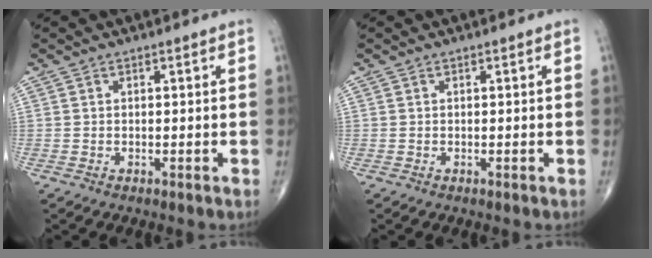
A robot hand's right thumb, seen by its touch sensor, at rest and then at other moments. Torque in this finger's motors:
{"motor_torque": [0.03, 0.03, 0.00, 0.00, 0.01]}